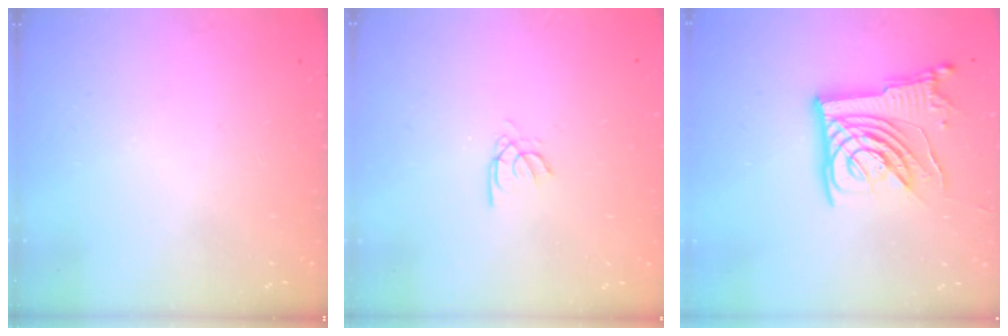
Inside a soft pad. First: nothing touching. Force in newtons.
{"total": 2.6, "press": 2.6, "slide": 0.4}
{"total": 14.9, "press": 14.8, "slide": 1.8}